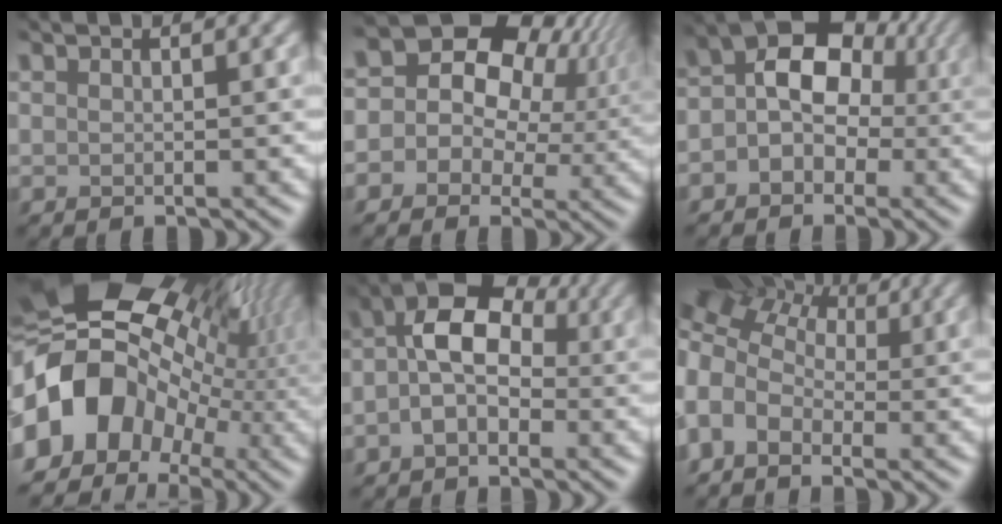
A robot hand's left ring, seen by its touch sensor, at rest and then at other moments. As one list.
[{"total": 12.7, "force": [3.0, 10.2, 6.9], "torque": [-0.122, 0.023, 0.034]}, {"total": 6.3, "force": [-1.1, 5.0, 3.7], "torque": [-0.052, 0.005, -0.026]}, {"total": 15.5, "force": [-2.1, 12.0, 9.5], "torque": [-0.205, 0.008, -0.031]}, {"total": 5.5, "force": [-1.4, 3.8, 3.7], "torque": [-0.070, 0.006, -0.025]}, {"total": 6.5, "force": [-0.1, 5.4, 3.7], "torque": [-0.104, 0.003, 0.004]}]